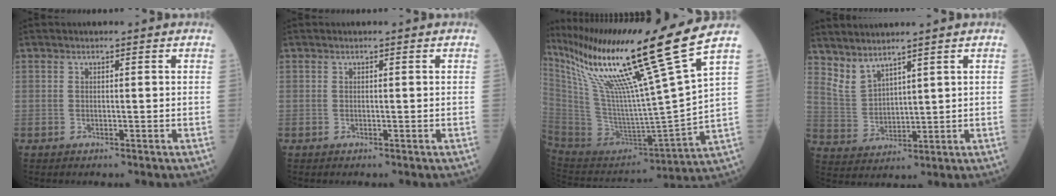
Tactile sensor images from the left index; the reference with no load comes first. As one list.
[{"total": 0.0}, {"total": 24.8, "force": [16.8, -3.4, 17.8], "torque": [-0.312, -0.046, 0.297]}, {"total": 4.6, "force": [4.3, 0.9, 1.4], "torque": [-0.047, -0.003, 0.109]}]